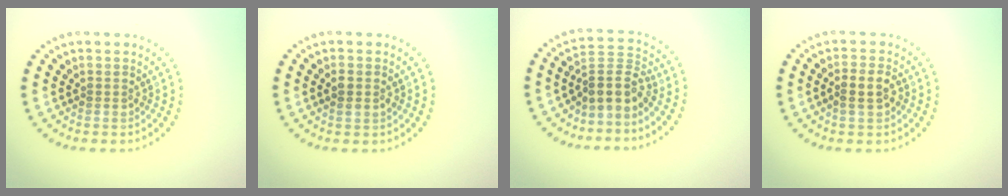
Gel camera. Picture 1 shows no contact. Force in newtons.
{"total": 1.4, "press": 1.4, "slide": 0.4}
{"total": 3.4, "press": 2.6, "slide": 2.2}
{"total": 2.4, "press": 2.3, "slide": 0.6}